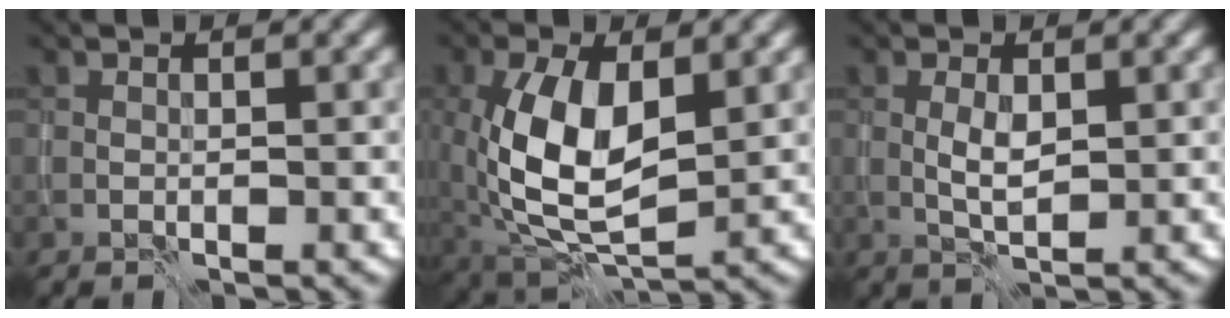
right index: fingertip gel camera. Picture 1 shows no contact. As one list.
[{"total": 9.0, "force": [0.5, 4.6, 7.7], "torque": [-0.163, -0.001, 0.011]}, {"total": 1.9, "force": [0.1, 0.8, 1.7], "torque": [-0.038, -0.001, 0.004]}]